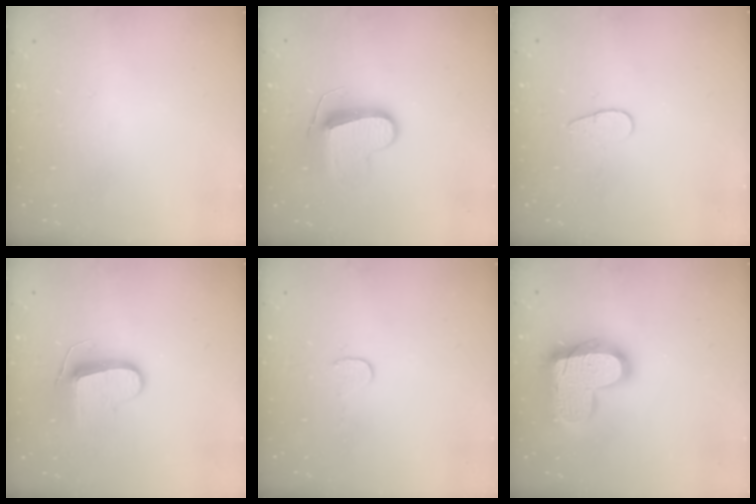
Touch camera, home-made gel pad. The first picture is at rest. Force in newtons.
{"total": 10.4, "press": 10.4, "slide": 0.5}
{"total": 4.5, "press": 4.4, "slide": 0.5}
{"total": 9.7, "press": 9.7, "slide": 0.4}
{"total": 3.7, "press": 3.6, "slide": 0.3}
{"total": 17.9, "press": 17.9, "slide": 1.4}